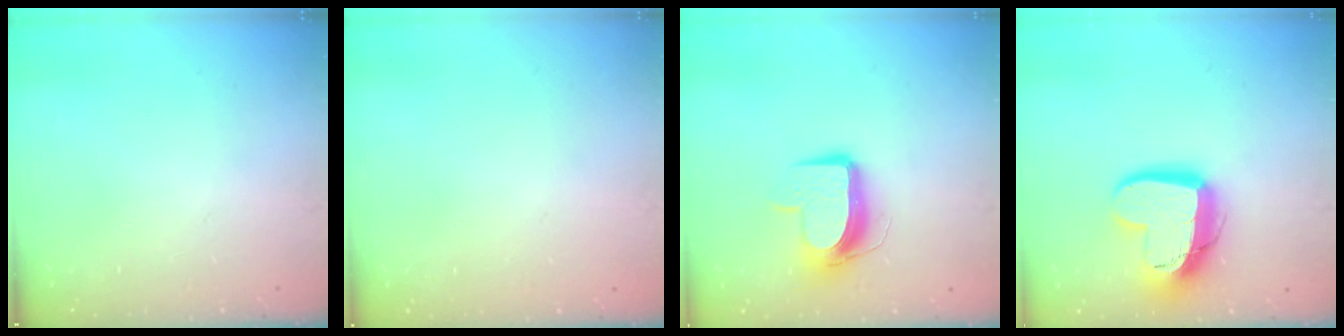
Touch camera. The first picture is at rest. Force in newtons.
{"total": 0.0}
{"total": 11.1, "press": 11.0, "slide": 1.0}
{"total": 16.3, "press": 16.3, "slide": 1.4}